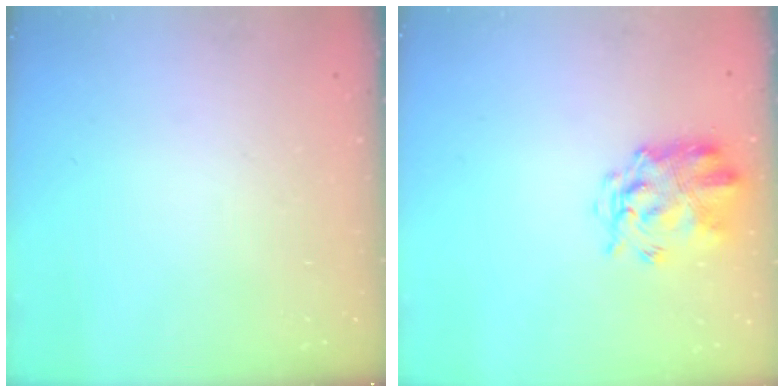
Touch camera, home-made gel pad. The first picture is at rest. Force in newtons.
{"total": 3.5, "press": 3.2, "slide": 1.5}